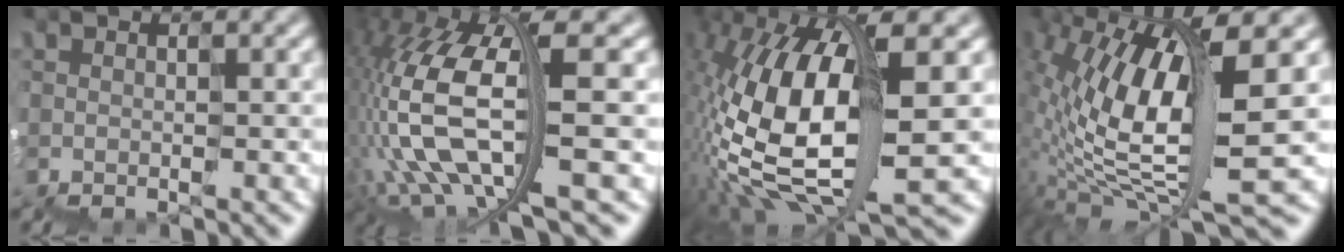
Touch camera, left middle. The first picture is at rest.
{"total": 10.7, "force": [-0.9, 4.2, 9.8], "torque": [-0.233, 0.001, -0.019]}
{"total": 12.8, "force": [0.0, 5.4, 11.7], "torque": [-0.250, 0.014, 0.002]}
{"total": 11.1, "force": [2.8, 3.4, 10.2], "torque": [-0.207, 0.002, 0.056]}